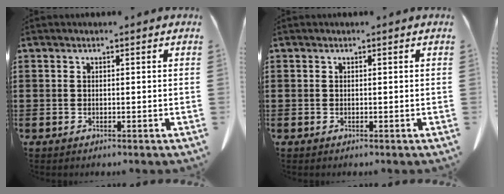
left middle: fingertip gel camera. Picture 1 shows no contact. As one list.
[{"total": 0.0}]